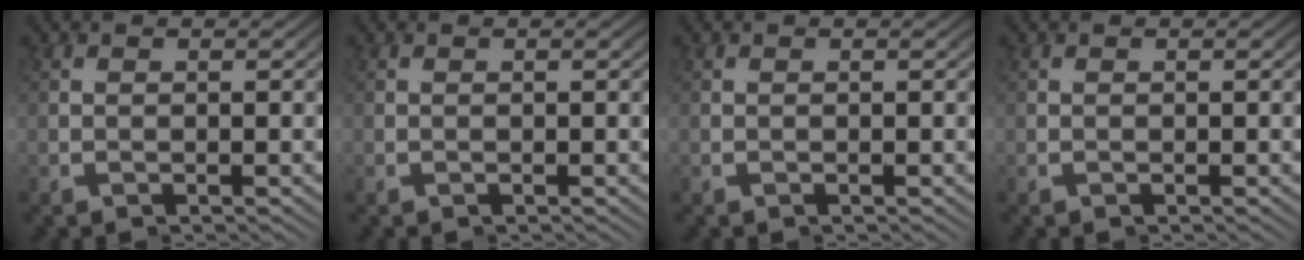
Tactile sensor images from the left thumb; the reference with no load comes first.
{"total": 0.0}
{"total": 0.0}
{"total": 0.0}